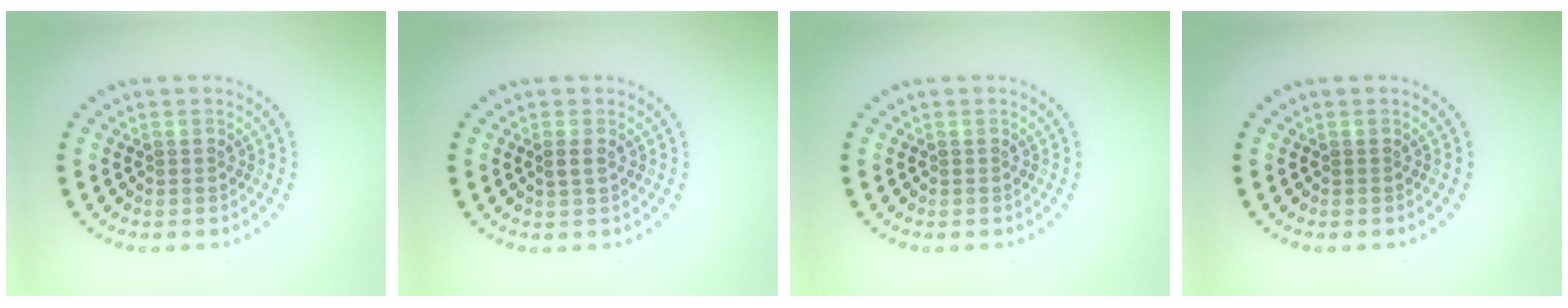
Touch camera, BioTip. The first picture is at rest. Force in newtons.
{"total": 0.8, "press": 0.8, "slide": 0.2}
{"total": 0.0}
{"total": 0.0}